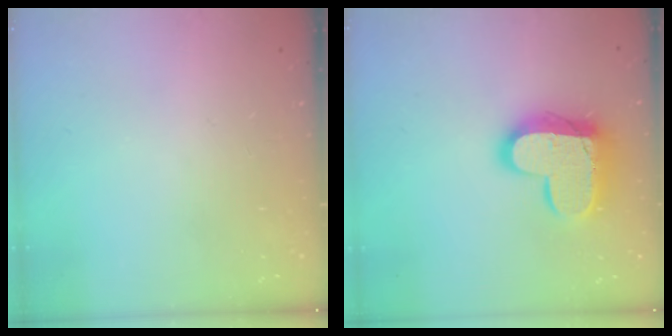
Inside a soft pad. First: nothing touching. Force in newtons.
{"total": 16.7, "press": 16.6, "slide": 1.3}